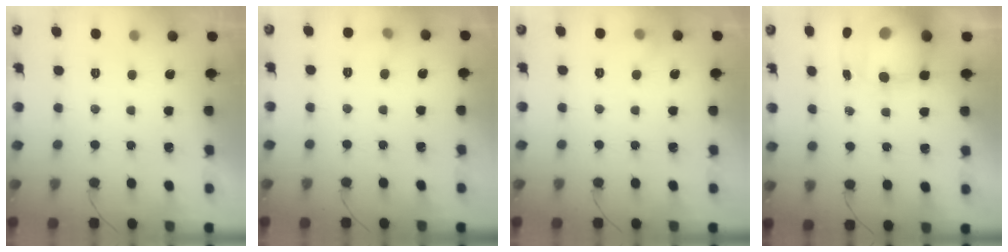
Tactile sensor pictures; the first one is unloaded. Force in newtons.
{"total": 4.6, "press": 4.4, "slide": 1.4}
{"total": 5.2, "press": 5.1, "slide": 1.2}
{"total": 13.2, "press": 12.8, "slide": 3.1}